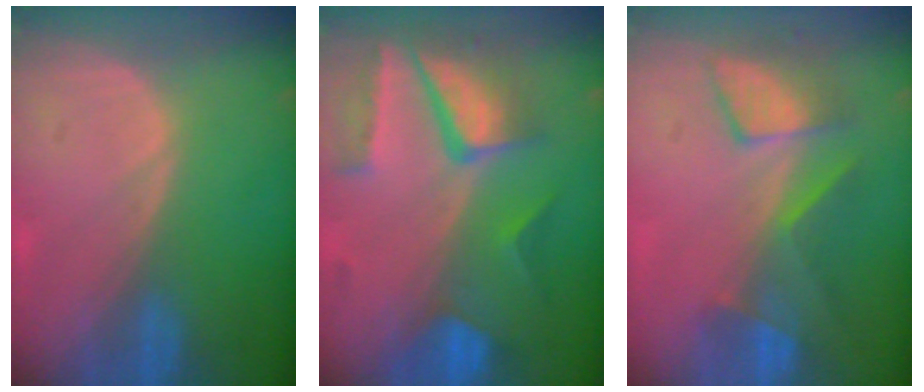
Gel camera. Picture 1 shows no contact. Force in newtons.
{"total": 10.3, "press": 8.6, "slide": 5.6}
{"total": 7.4, "press": 7.1, "slide": 1.9}